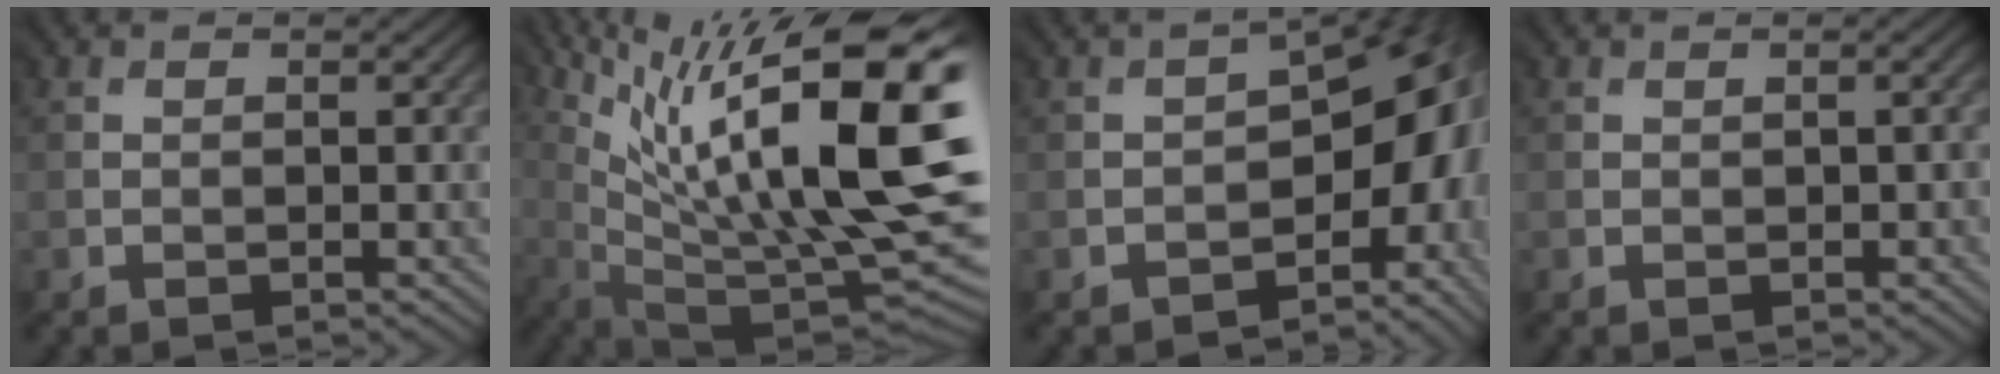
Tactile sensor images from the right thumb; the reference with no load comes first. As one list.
[{"total": 18.7, "force": [6.6, 5.4, 16.6], "torque": [-0.249, 0.020, 0.128]}, {"total": 12.4, "force": [-4.3, 7.5, 8.9], "torque": [-0.094, -0.025, -0.043]}, {"total": 0.0}]